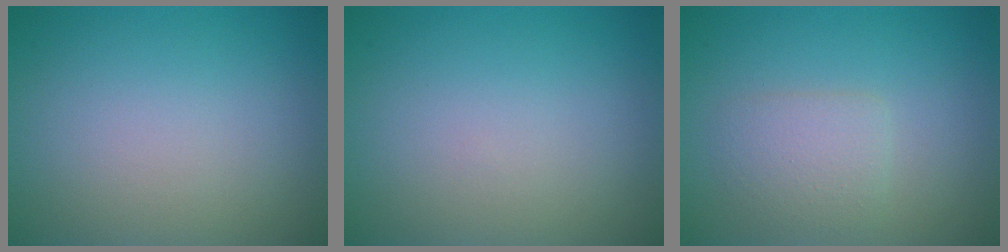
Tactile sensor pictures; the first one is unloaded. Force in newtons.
{"total": 0.0}
{"total": 2.2, "press": 2.2, "slide": 0.1}